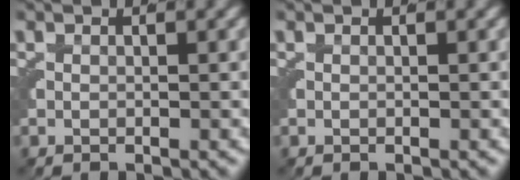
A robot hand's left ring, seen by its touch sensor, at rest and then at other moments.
{"total": 0.0}